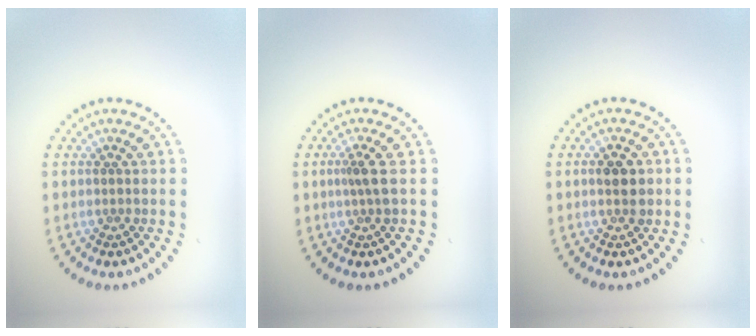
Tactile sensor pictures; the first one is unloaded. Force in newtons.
{"total": 1.7, "press": 1.2, "slide": 1.2}
{"total": 2.2, "press": 2.1, "slide": 0.2}